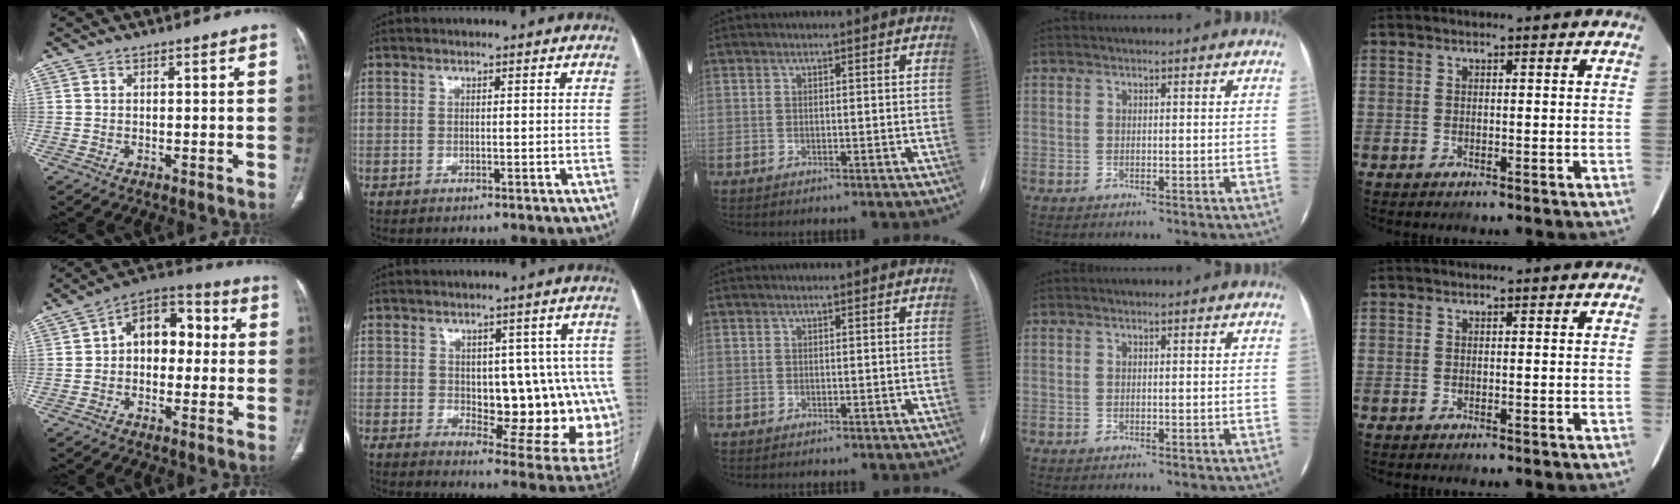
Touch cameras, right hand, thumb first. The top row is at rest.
{"thumb": {"total": 11.2, "force": [0.9, 7.6, 8.2], "torque": [-0.084, 0.036, 0.000]}, "index": {"total": 15.9, "force": [-0.8, 7.3, 14.1], "torque": [-0.126, 0.011, 0.013]}}